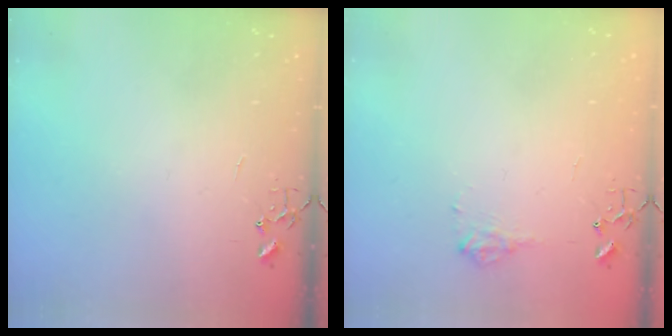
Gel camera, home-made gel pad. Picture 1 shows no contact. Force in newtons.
{"total": 8.2, "press": 8.2, "slide": 0.2}